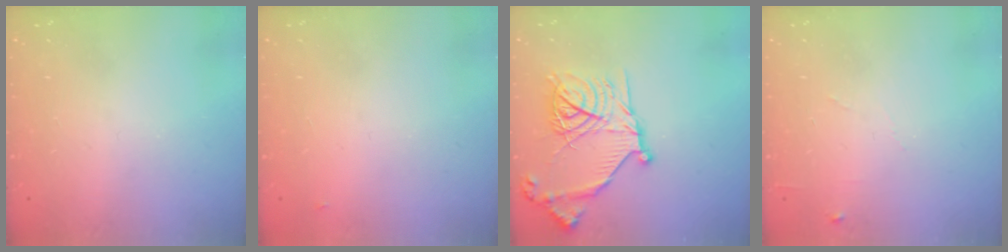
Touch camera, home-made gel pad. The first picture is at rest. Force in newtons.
{"total": 2.8, "press": 2.8, "slide": 0.4}
{"total": 18.2, "press": 18.2, "slide": 1.1}
{"total": 4.6, "press": 4.6, "slide": 0.6}